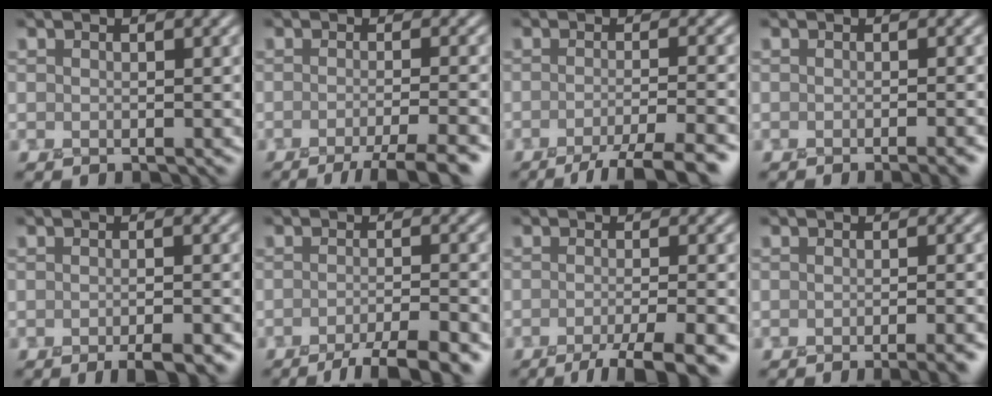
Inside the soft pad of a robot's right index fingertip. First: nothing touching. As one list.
[{"total": 5.3, "force": [-3.2, 1.1, 4.1], "torque": [-0.047, -0.003, -0.053]}, {"total": 5.8, "force": [-3.8, 1.2, 4.2], "torque": [-0.052, -0.002, -0.062]}, {"total": 2.7, "force": [-1.4, 0.8, 2.2], "torque": [-0.008, 0.001, -0.017]}, {"total": 4.1, "force": [-2.3, 1.0, 3.2], "torque": [-0.037, -0.003, -0.027]}, {"total": 5.6, "force": [-3.7, 1.2, 4.0], "torque": [-0.051, 0.000, -0.063]}, {"total": 5.9, "force": [-3.4, 1.3, 4.6], "torque": [-0.055, -0.004, -0.057]}, {"total": 3.9, "force": [-2.2, 1.1, 3.0], "torque": [-0.014, 0.008, -0.027]}]